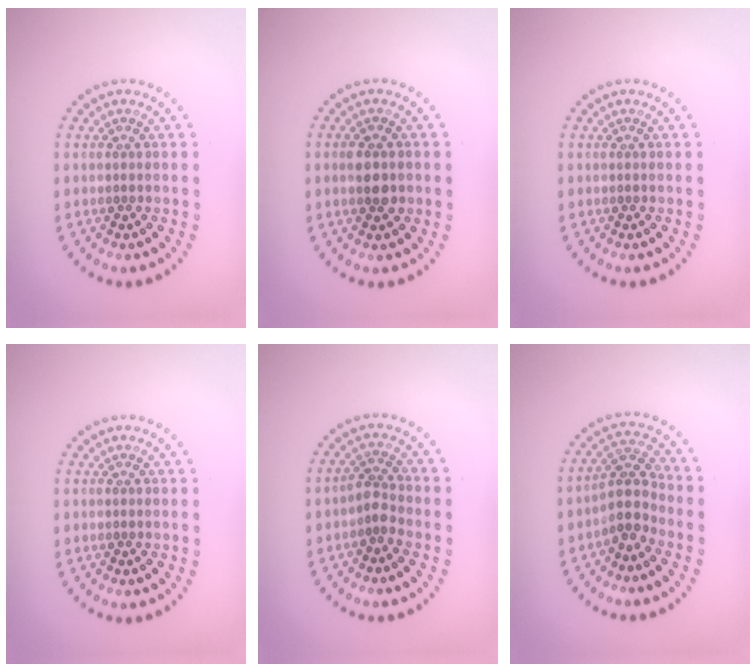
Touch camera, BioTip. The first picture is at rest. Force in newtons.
{"total": 2.0, "press": 2.0, "slide": 0.1}
{"total": 0.0}
{"total": 0.0}
{"total": 1.8, "press": 1.4, "slide": 1.2}
{"total": 3.0, "press": 2.2, "slide": 2.0}